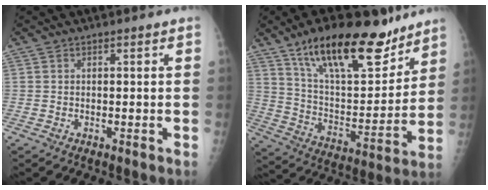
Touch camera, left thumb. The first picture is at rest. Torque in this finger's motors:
{"motor_torque": [1.04, 0.78, 1.47, -1.30, 0.21]}